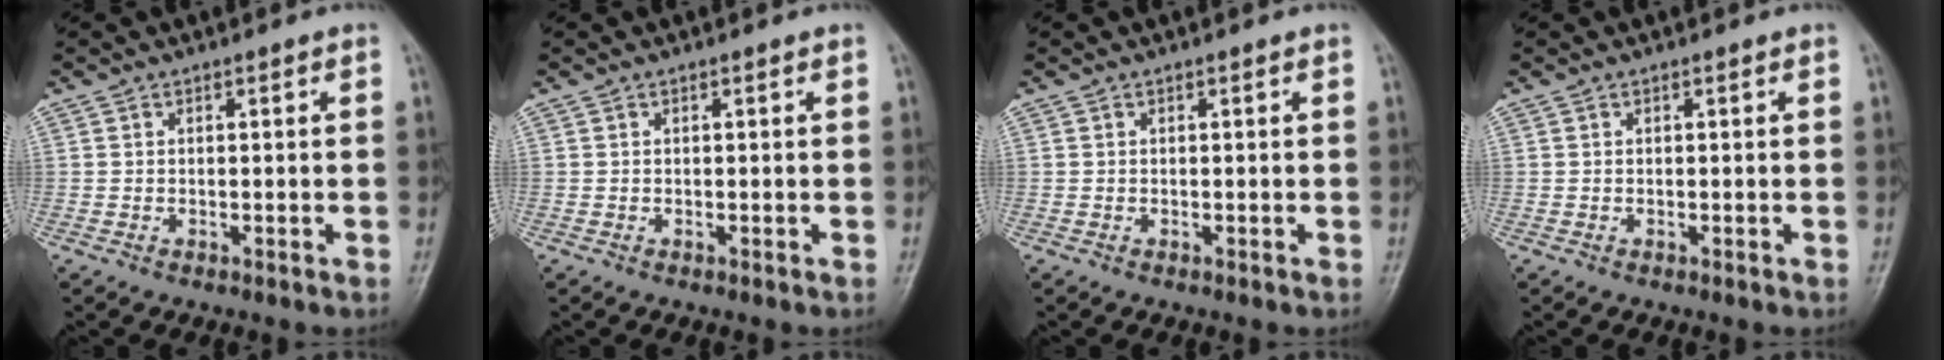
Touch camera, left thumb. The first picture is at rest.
{"total": 0.0}
{"total": 0.0}
{"total": 0.0}